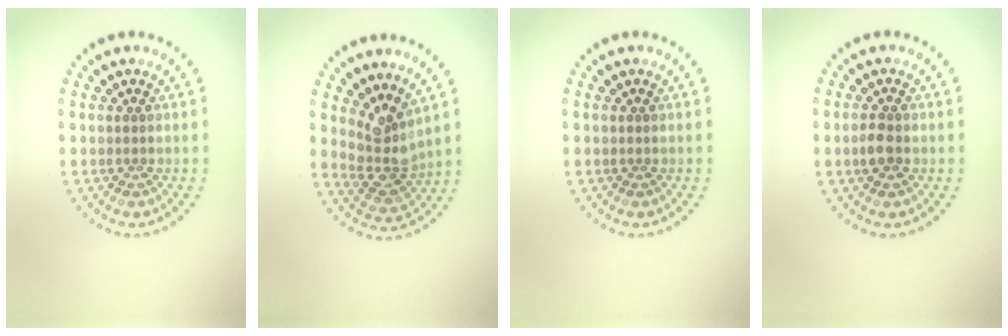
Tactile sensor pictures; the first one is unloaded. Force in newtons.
{"total": 3.4, "press": 2.5, "slide": 2.3}
{"total": 0.0}
{"total": 1.8, "press": 1.8, "slide": 0.1}